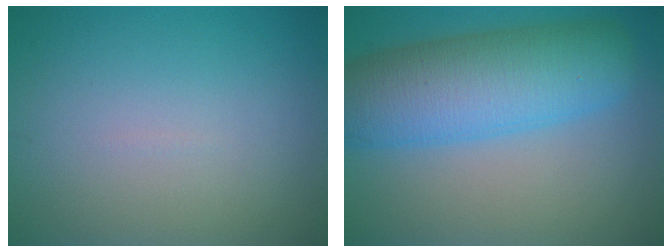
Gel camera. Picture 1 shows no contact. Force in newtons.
{"total": 9.6, "press": 9.6, "slide": 0.4}